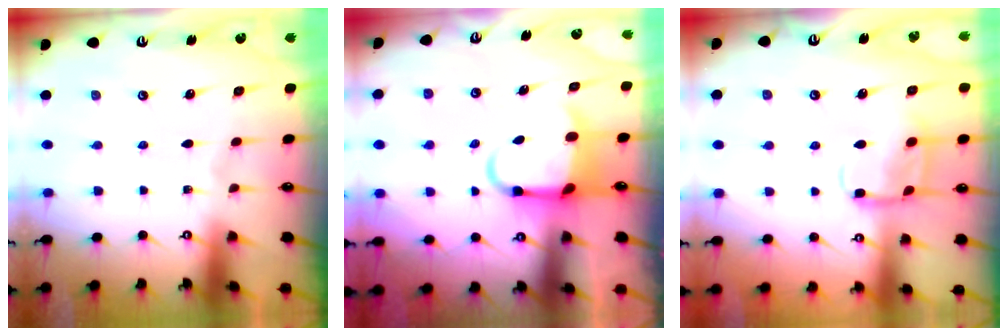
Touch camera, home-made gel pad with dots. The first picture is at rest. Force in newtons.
{"total": 5.4, "press": 5.3, "slide": 1.2}
{"total": 10.6, "press": 10.5, "slide": 1.1}